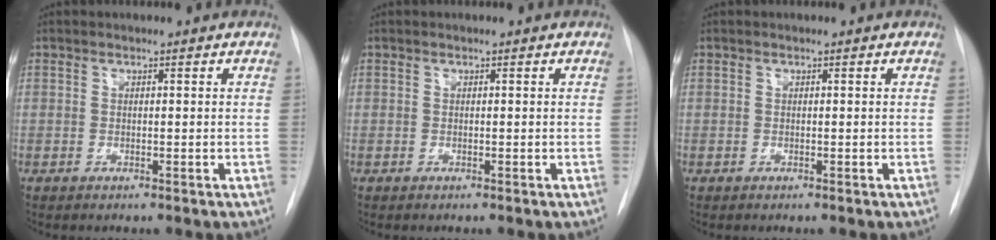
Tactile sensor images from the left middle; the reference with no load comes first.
{"total": 0.0}
{"total": 0.0}